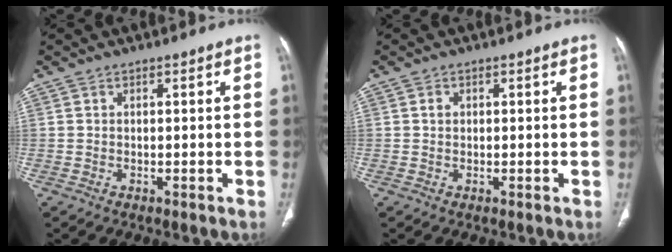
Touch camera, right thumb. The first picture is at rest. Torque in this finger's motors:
{"motor_torque": [-0.07, 0.19, 0.29, -0.23, 0.02]}